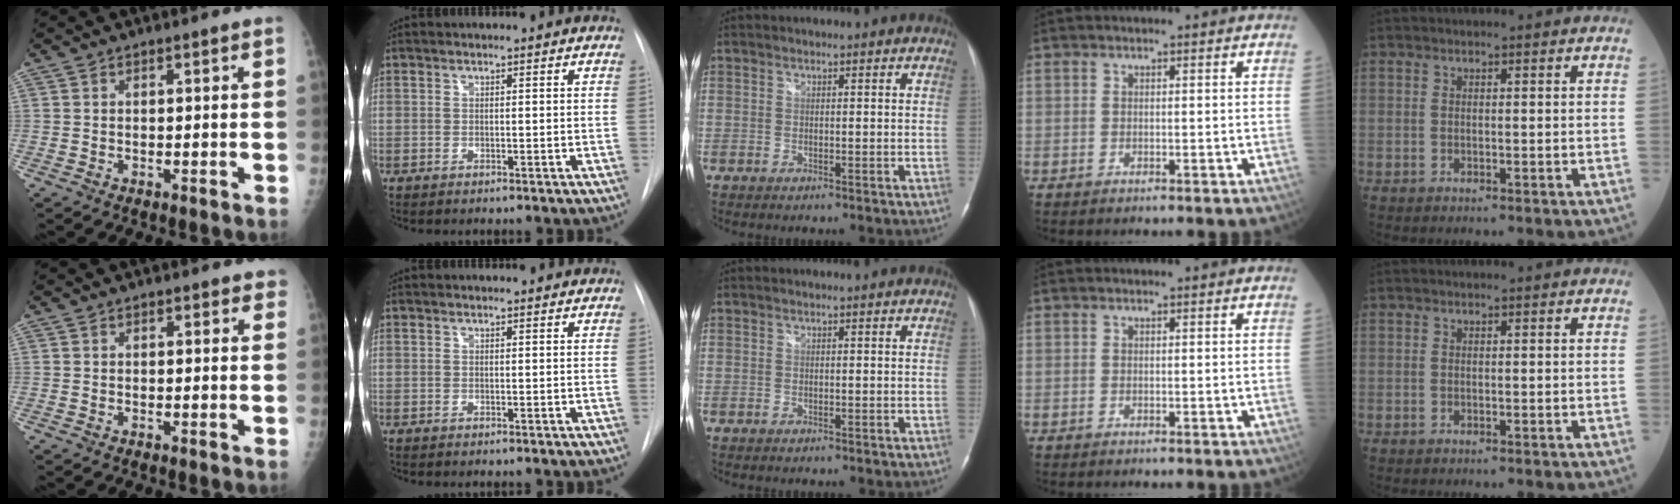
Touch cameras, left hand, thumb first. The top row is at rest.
{"thumb": {"total": 2.0, "force": [1.3, 1.2, 1.0], "torque": [0.009, -0.002, 0.010]}, "index": {"total": 1.5, "force": [1.4, 0.5, 0.4], "torque": [-0.010, 0.009, 0.008]}}